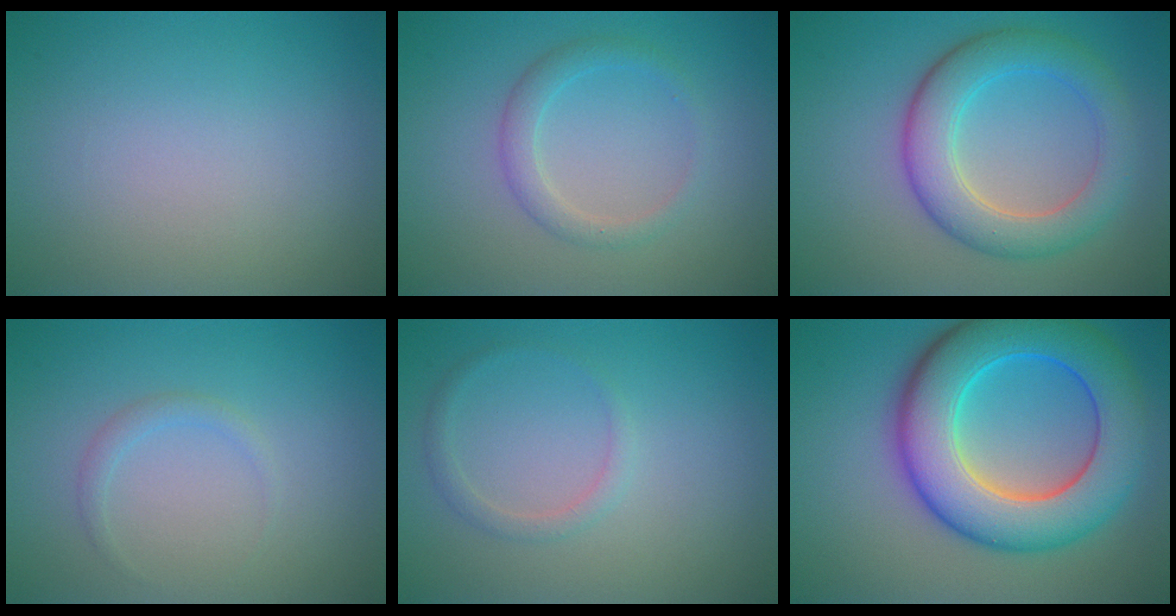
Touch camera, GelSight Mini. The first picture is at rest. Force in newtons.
{"total": 2.1, "press": 2.1, "slide": 0.1}
{"total": 5.7, "press": 5.7, "slide": 0.1}
{"total": 1.0, "press": 1.0, "slide": 0.1}
{"total": 1.3, "press": 1.3, "slide": 0.1}
{"total": 11.0, "press": 11.0, "slide": 0.2}